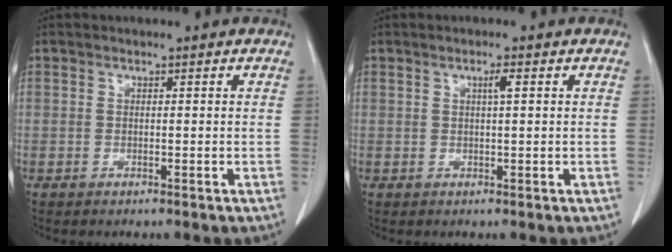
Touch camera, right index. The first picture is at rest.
{"total": 1.4, "force": [0.4, 0.0, 1.3], "torque": [-0.023, 0.002, 0.007]}